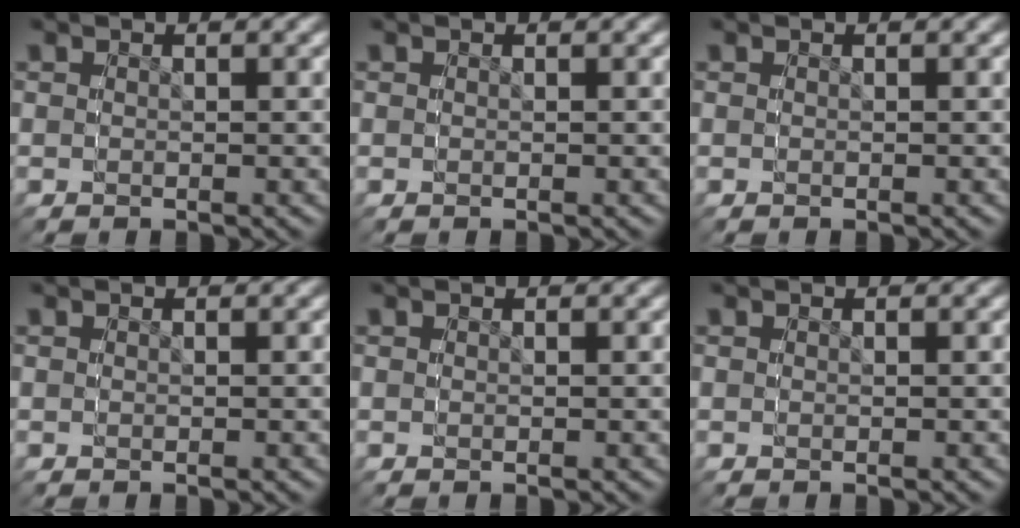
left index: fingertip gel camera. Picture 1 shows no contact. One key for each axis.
{"total": 0.0}
{"total": 0.0}
{"total": 0.0}
{"total": 0.0}
{"total": 0.0}